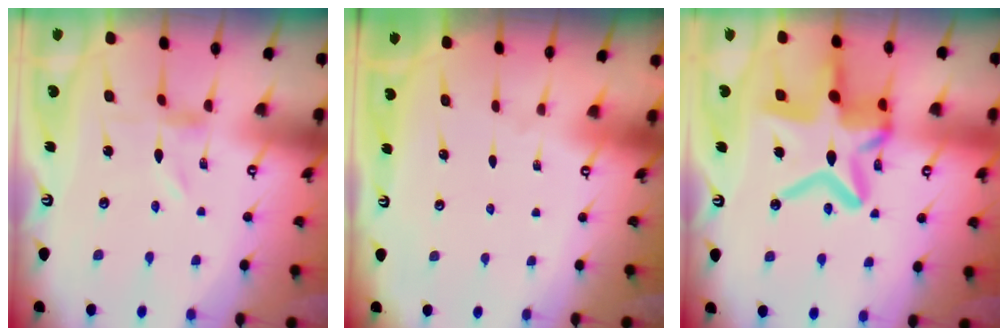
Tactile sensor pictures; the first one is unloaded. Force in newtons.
{"total": 0.0}
{"total": 21.8, "press": 21.7, "slide": 2.0}